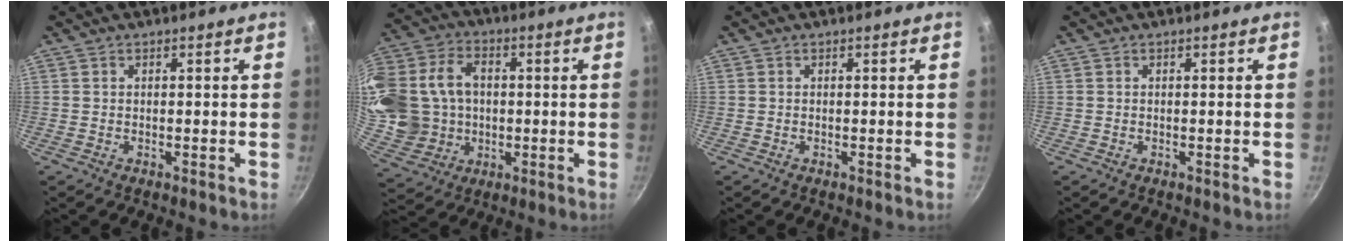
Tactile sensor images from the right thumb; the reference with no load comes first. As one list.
[{"total": 23.7, "force": [1.2, 19.3, 13.7], "torque": [-0.311, 0.031, 0.038]}, {"total": 0.0}, {"total": 0.0}]